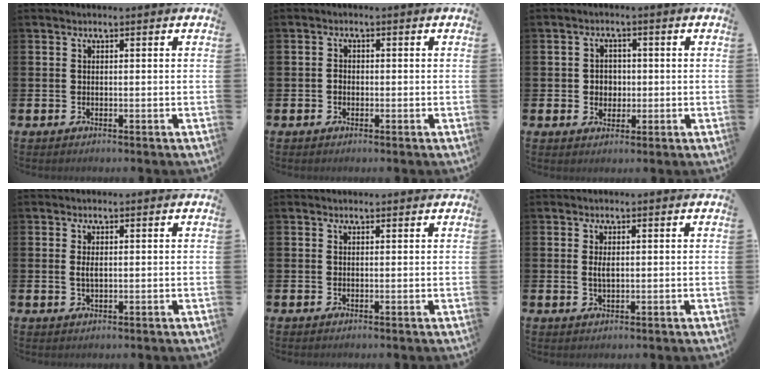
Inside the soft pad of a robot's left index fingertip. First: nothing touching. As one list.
[{"total": 1.1, "force": [-0.4, 0.9, 0.5], "torque": [0.006, -0.001, -0.013]}, {"total": 2.8, "force": [0.1, 2.6, 0.9], "torque": [-0.003, 0.001, -0.007]}, {"total": 1.5, "force": [0.2, 0.7, 1.3], "torque": [-0.019, 0.001, 0.001]}, {"total": 0.5, "force": [0.5, 0.1, 0.1], "torque": [0.006, -0.003, 0.007]}, {"total": 1.6, "force": [0.3, 0.7, 1.4], "torque": [-0.022, 0.001, 0.002]}]